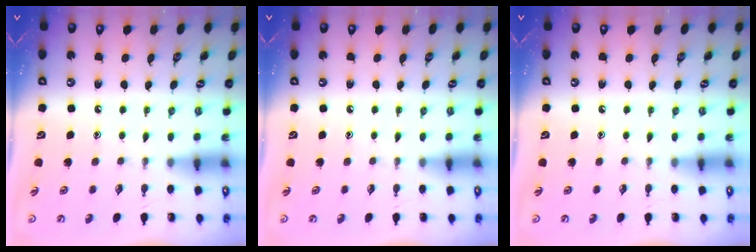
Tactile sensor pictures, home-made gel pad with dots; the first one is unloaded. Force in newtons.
{"total": 0.0}
{"total": 0.0}